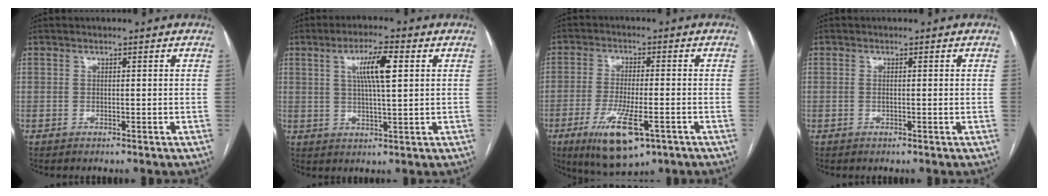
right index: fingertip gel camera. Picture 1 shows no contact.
{"total": 7.3, "force": [2.4, 0.8, 6.9], "torque": [-0.126, 0.007, 0.042]}
{"total": 10.9, "force": [-5.1, 2.9, 9.1], "torque": [-0.167, -0.023, -0.076]}
{"total": 0.8, "force": [0.0, 0.1, 0.8], "torque": [-0.019, -0.002, 0.002]}